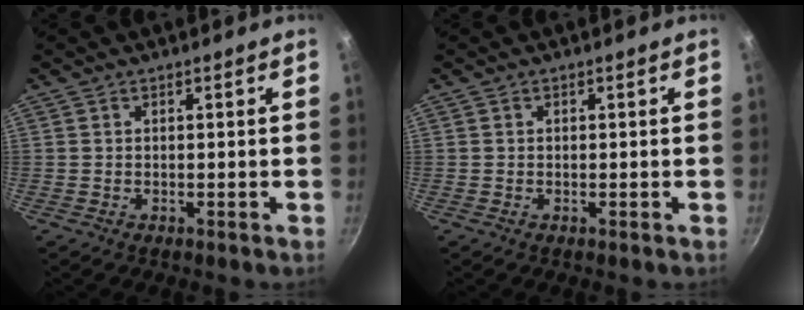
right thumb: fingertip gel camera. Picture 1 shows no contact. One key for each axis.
{"total": 0.0}